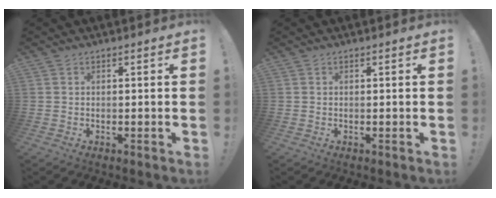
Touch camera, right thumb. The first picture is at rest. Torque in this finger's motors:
{"motor_torque": [0.00, 0.00, -0.08, 0.08, 0.03]}